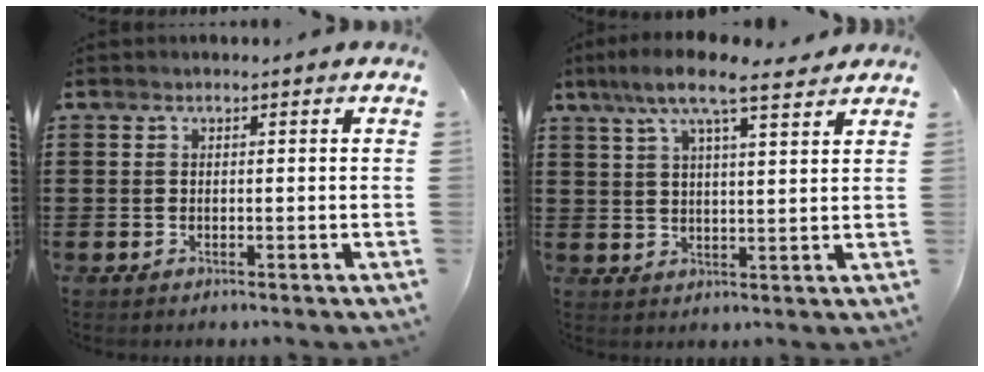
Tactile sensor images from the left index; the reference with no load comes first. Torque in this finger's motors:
{"motor_torque": [2.14, 0.00, 0.38, 0.20]}